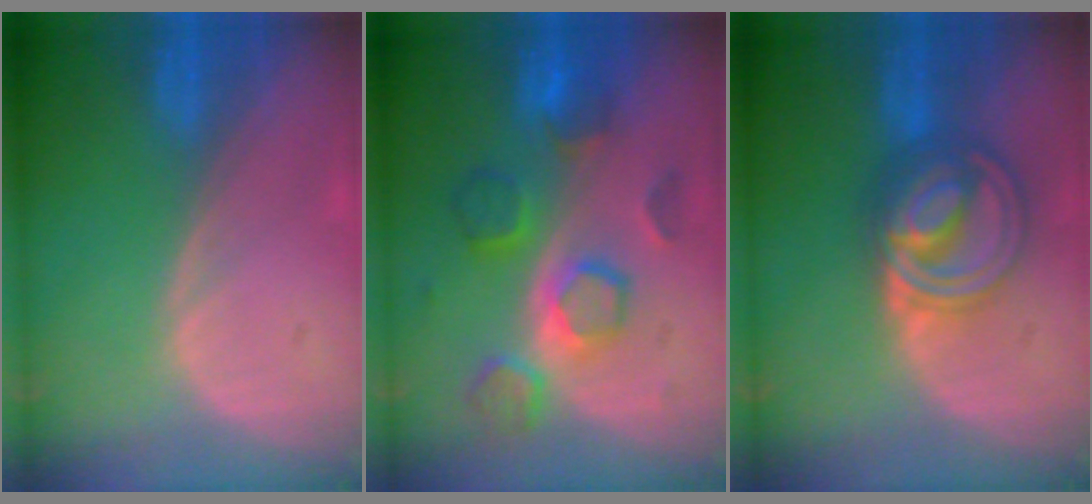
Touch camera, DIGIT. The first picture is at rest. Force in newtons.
{"total": 8.2, "press": 7.8, "slide": 2.5}
{"total": 7.8, "press": 7.7, "slide": 0.5}